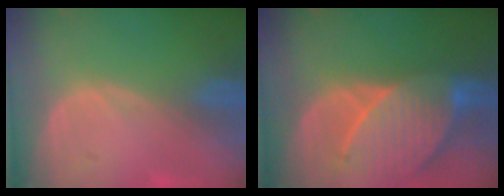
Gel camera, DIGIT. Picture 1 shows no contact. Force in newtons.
{"total": 9.5, "press": 8.6, "slide": 3.8}